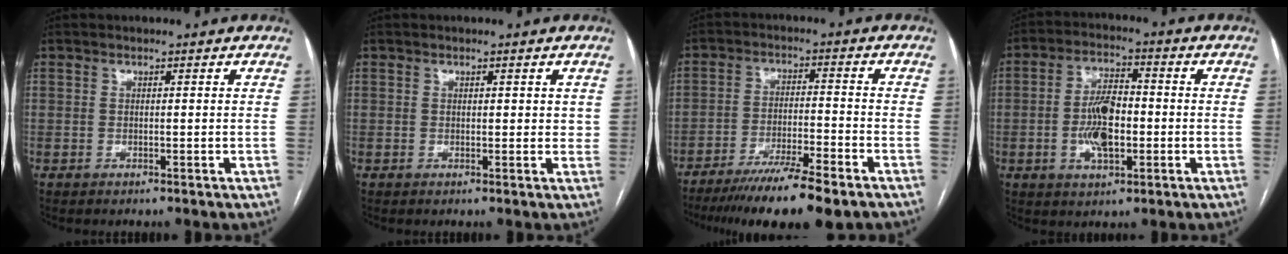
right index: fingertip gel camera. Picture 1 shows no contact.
{"total": 1.8, "force": [0.6, 1.0, 1.3], "torque": [-0.011, -0.002, 0.007]}
{"total": 13.6, "force": [-10.5, 1.0, 8.7], "torque": [-0.141, -0.032, -0.169]}
{"total": 8.5, "force": [-1.5, 3.5, 7.5], "torque": [-0.147, 0.007, -0.027]}